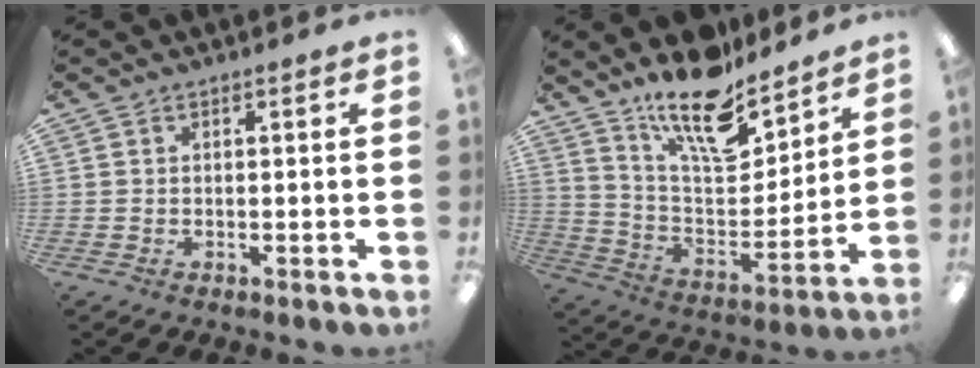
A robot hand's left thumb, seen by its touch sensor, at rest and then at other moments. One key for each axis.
{"total": 17.6, "fx": 13.7, "fy": 6.2, "fz": 9.1, "tx": -0.160, "ty": -0.093, "tz": 0.238}